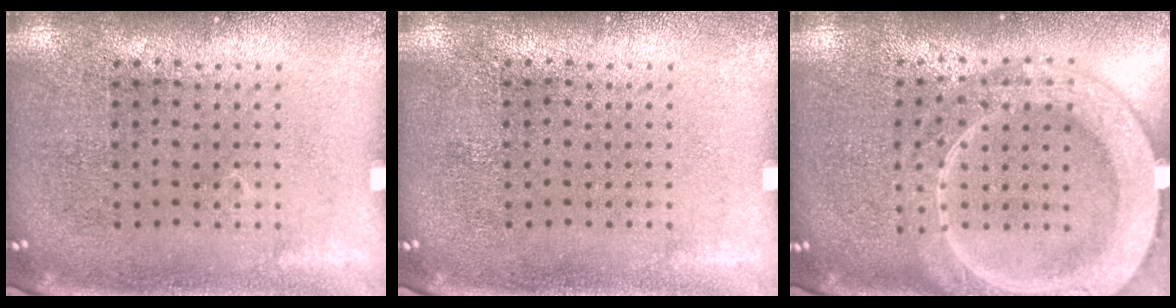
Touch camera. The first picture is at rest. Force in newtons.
{"total": 0.0}
{"total": 4.0, "press": 4.0, "slide": 0.5}